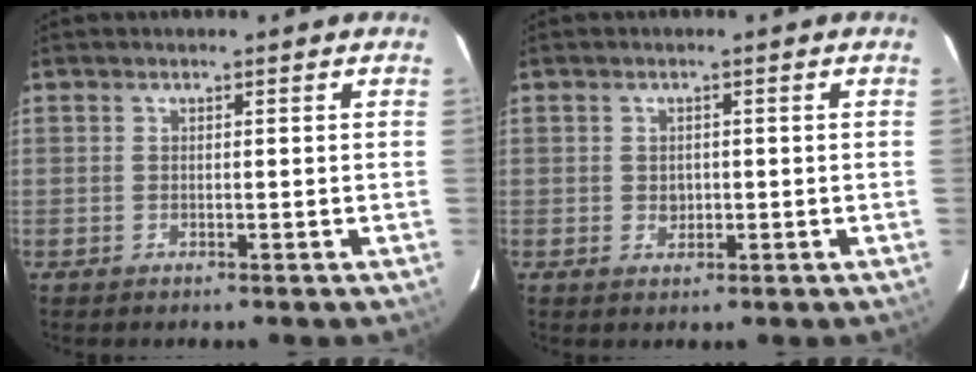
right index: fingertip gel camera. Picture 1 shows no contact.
{"total": 1.7, "force": [-0.1, 1.4, 1.1], "torque": [-0.018, 0.001, 0.002]}